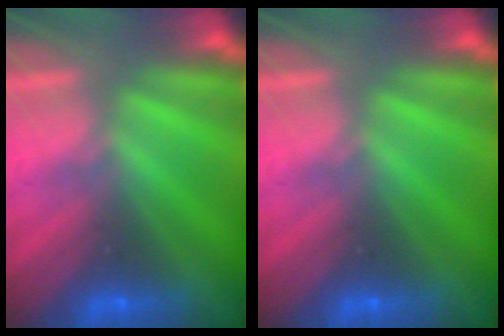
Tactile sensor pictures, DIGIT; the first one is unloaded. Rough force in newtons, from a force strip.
{"total": 0.0}